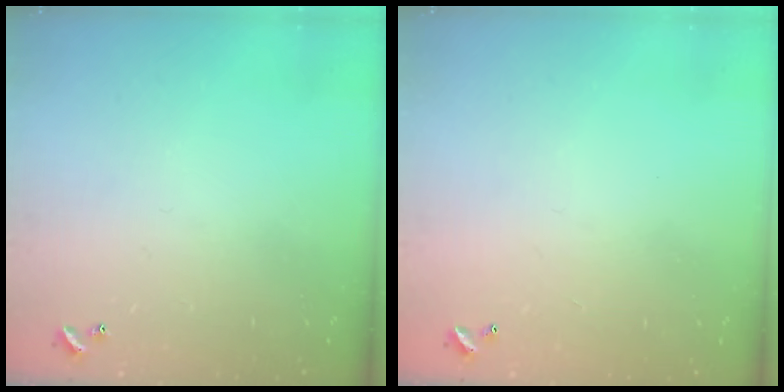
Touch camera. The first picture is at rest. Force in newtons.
{"total": 2.8, "press": 2.8, "slide": 0.1}